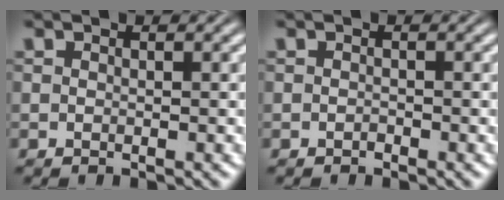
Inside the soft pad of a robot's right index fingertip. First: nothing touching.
{"total": 0.9, "force": [-0.5, -0.7, -0.2], "torque": [0.004, -0.006, -0.005]}